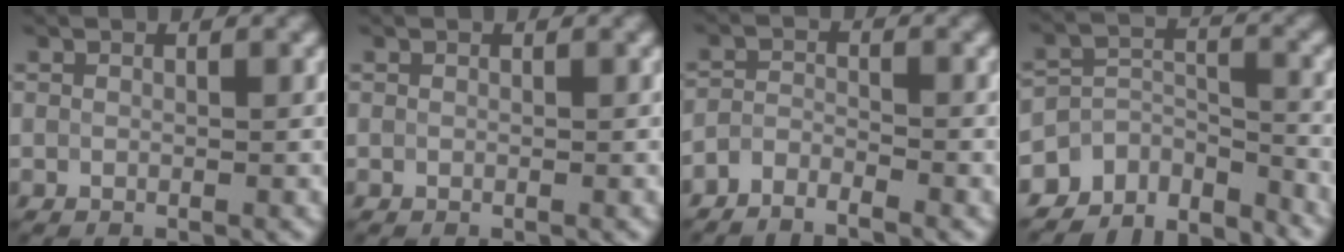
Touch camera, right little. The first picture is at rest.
{"total": 0.0}
{"total": 2.1, "force": [-1.9, 0.4, 0.8], "torque": [-0.019, -0.001, -0.043]}
{"total": 6.6, "force": [-5.8, 3.0, 0.9], "torque": [-0.008, -0.008, -0.099]}